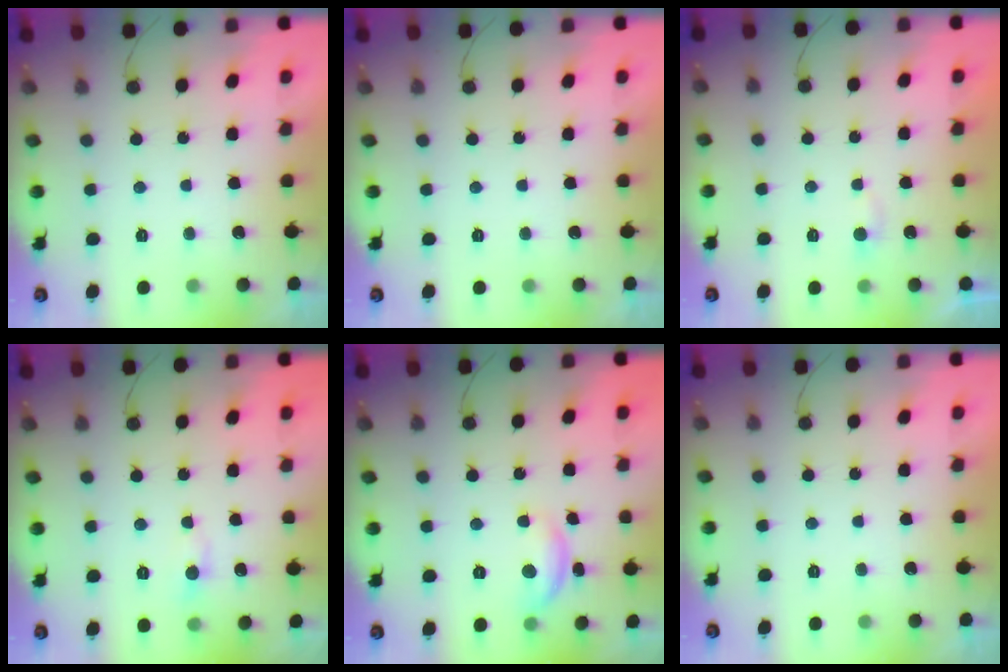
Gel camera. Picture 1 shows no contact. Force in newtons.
{"total": 0.0}
{"total": 2.8, "press": 2.8, "slide": 0.3}
{"total": 4.9, "press": 4.9, "slide": 0.6}
{"total": 8.6, "press": 8.6, "slide": 0.3}
{"total": 0.0}